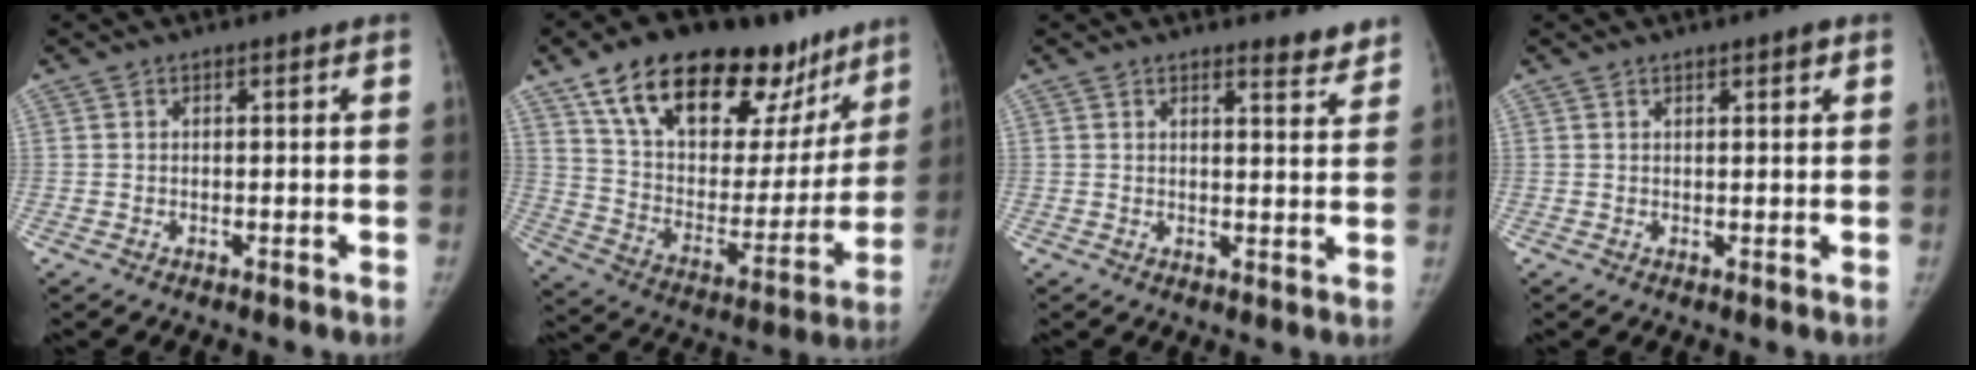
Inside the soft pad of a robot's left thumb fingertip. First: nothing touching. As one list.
[{"total": 32.1, "force": [20.1, 15.8, 19.4], "torque": [-0.254, -0.032, 0.320]}, {"total": 4.0, "force": [3.6, 1.0, 1.6], "torque": [-0.006, -0.028, 0.041]}, {"total": 1.5, "force": [1.0, 0.4, 1.1], "torque": [-0.010, -0.005, 0.016]}]